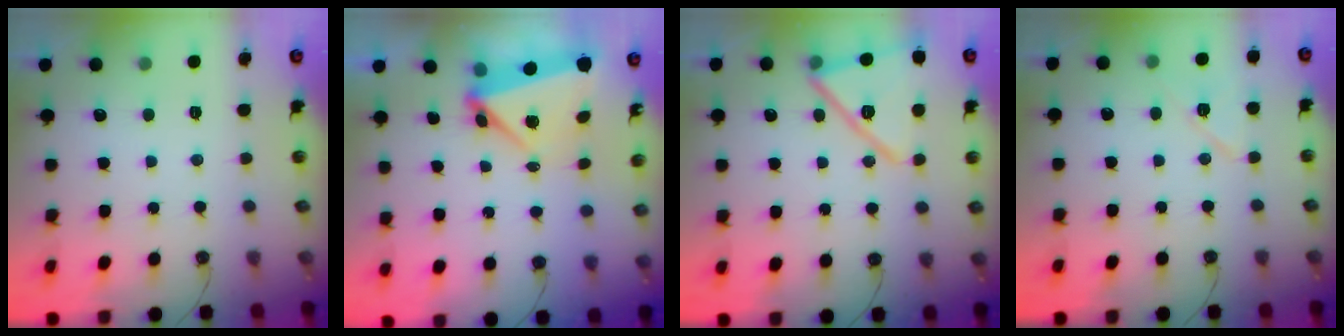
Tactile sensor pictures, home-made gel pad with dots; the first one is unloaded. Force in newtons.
{"total": 6.1, "press": 6.1, "slide": 0.3}
{"total": 16.4, "press": 14.0, "slide": 8.6}
{"total": 8.2, "press": 6.9, "slide": 4.4}